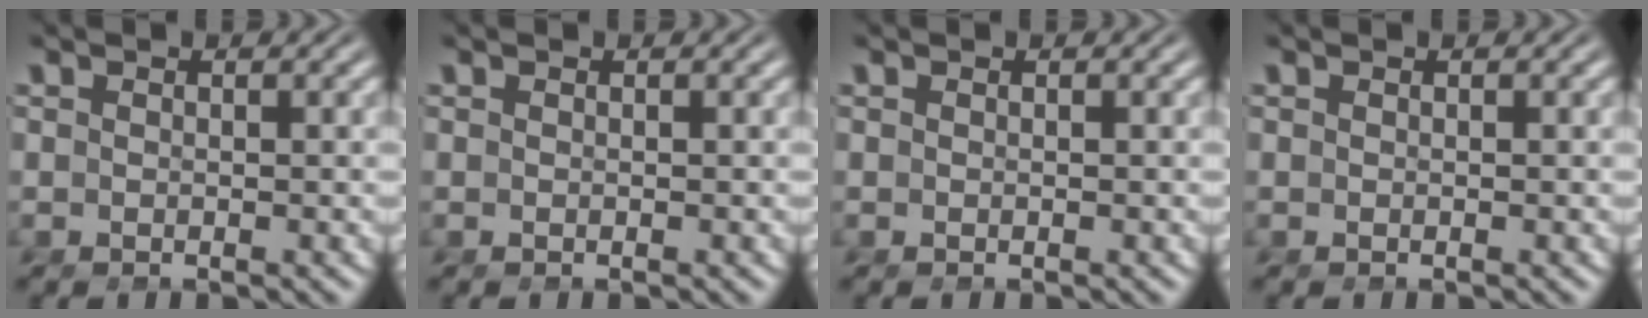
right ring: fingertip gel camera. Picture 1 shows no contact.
{"total": 0.0}
{"total": 0.0}
{"total": 0.0}